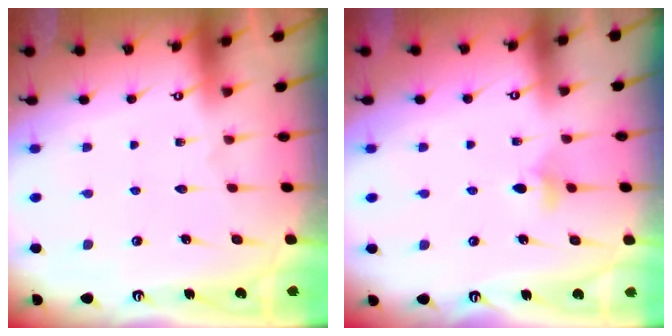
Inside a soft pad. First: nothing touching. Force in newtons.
{"total": 6.3, "press": 6.2, "slide": 1.0}